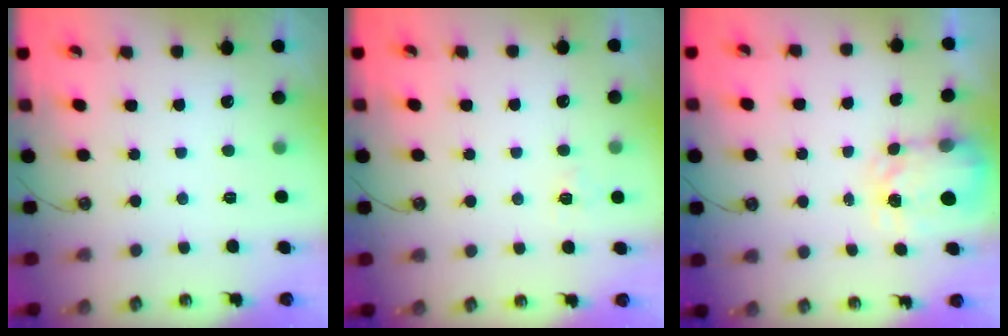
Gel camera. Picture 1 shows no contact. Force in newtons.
{"total": 3.9, "press": 3.9, "slide": 0.4}
{"total": 3.8, "press": 3.8, "slide": 0.6}